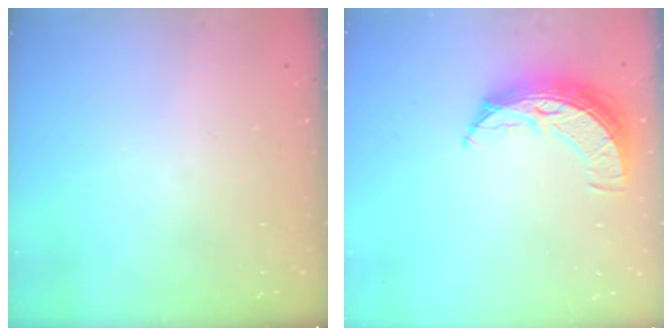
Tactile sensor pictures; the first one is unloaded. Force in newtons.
{"total": 9.4, "press": 9.4, "slide": 0.7}